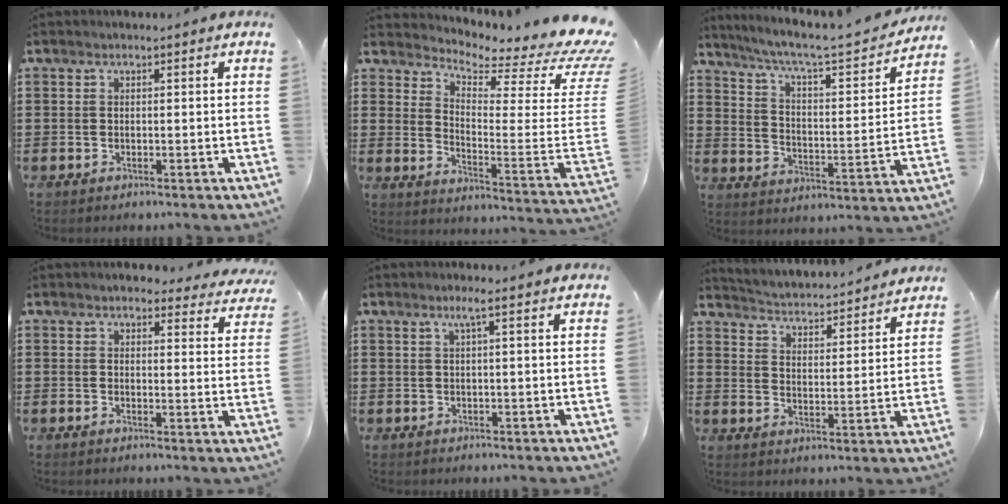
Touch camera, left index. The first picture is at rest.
{"total": 4.3, "force": [3.5, 0.4, 2.5], "torque": [-0.065, -0.053, 0.054]}
{"total": 5.5, "force": [4.5, 0.4, 3.0], "torque": [-0.081, -0.038, 0.068]}
{"total": 3.3, "force": [3.1, 0.7, 0.9], "torque": [-0.012, -0.017, 0.054]}
{"total": 1.9, "force": [1.1, -0.2, 1.6], "torque": [-0.033, -0.002, 0.017]}
{"total": 3.2, "force": [3.2, -0.4, -0.2], "torque": [-0.018, -0.037, 0.047]}